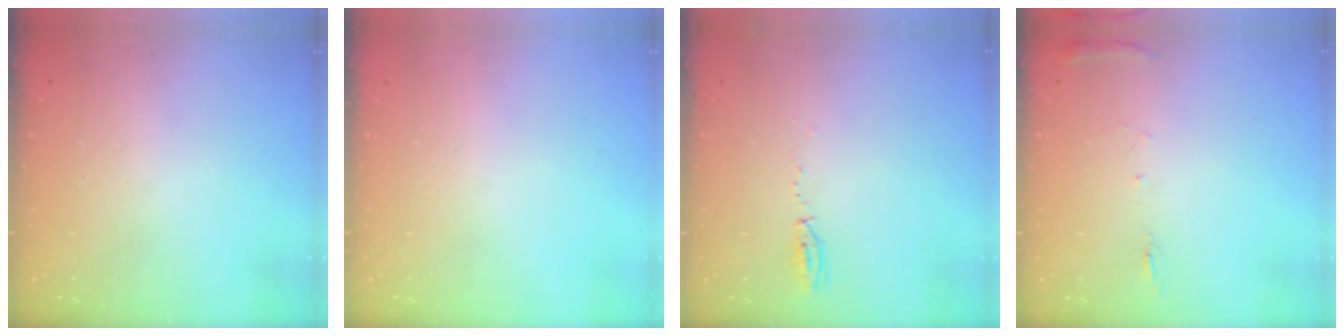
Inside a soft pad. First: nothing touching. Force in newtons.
{"total": 0.0}
{"total": 3.9, "press": 3.8, "slide": 0.9}
{"total": 6.9, "press": 6.9, "slide": 0.7}